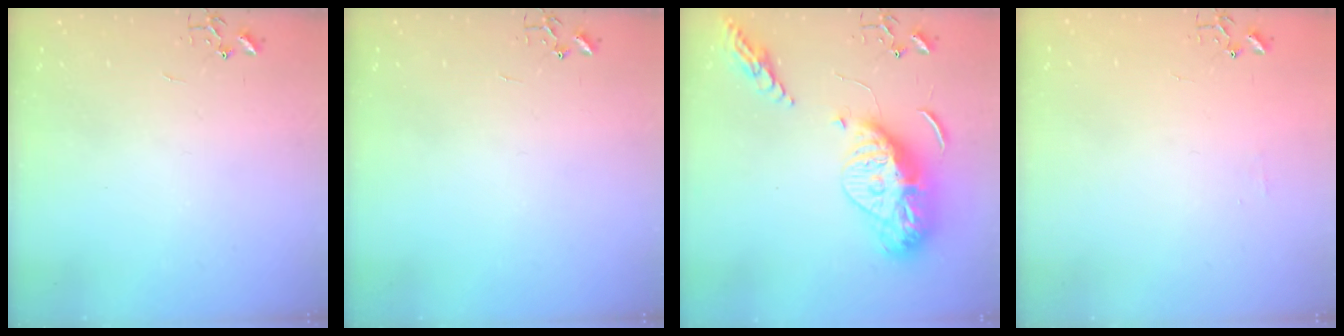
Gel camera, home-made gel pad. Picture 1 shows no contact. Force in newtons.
{"total": 0.0}
{"total": 18.2, "press": 18.1, "slide": 1.5}
{"total": 3.9, "press": 3.8, "slide": 0.6}